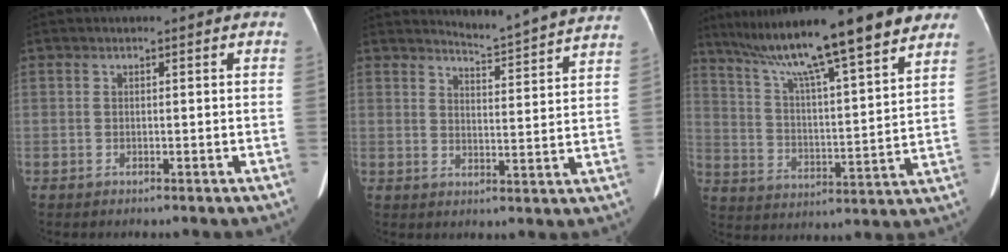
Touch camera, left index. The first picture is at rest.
{"total": 12.5, "force": [12.3, -1.4, 1.8], "torque": [-0.034, -0.054, 0.144]}
{"total": 22.0, "force": [16.7, 1.4, 14.2], "torque": [-0.236, 0.020, 0.257]}